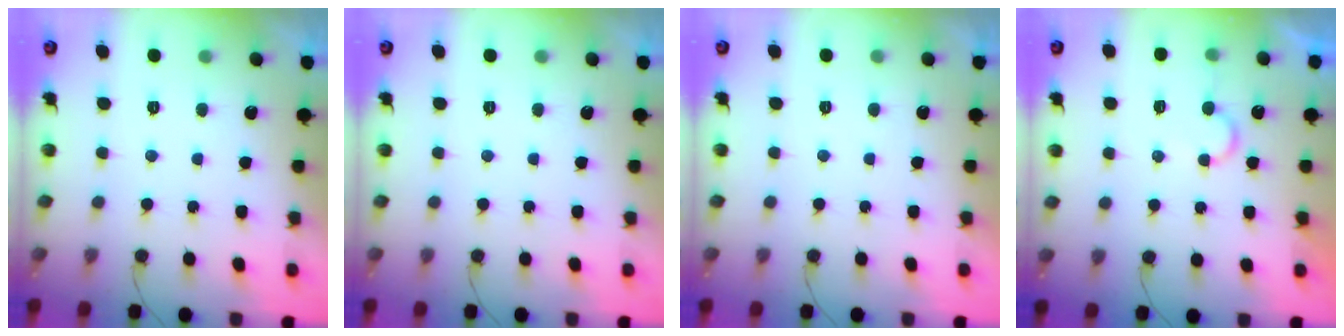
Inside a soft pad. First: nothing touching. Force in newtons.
{"total": 0.0}
{"total": 1.6, "press": 1.6, "slide": 0.0}
{"total": 6.4, "press": 6.4, "slide": 0.4}